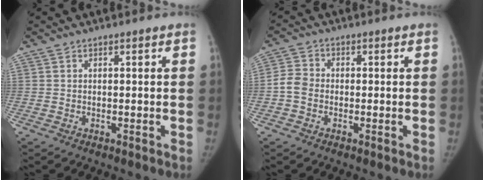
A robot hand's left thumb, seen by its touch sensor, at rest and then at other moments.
{"total": 4.1, "force": [-0.9, 3.4, 2.1], "torque": [-0.035, 0.010, -0.024]}